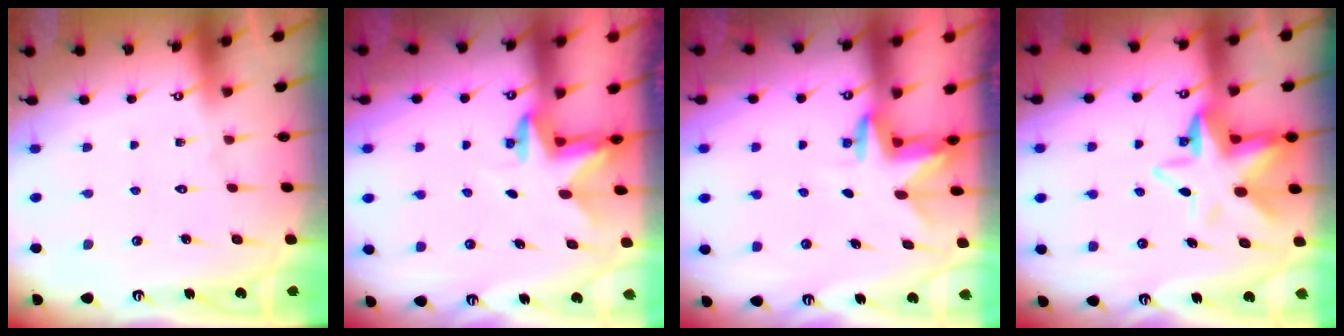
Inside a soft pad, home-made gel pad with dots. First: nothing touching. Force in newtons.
{"total": 2.4, "press": 2.3, "slide": 0.4}
{"total": 2.6, "press": 2.6, "slide": 0.2}
{"total": 9.6, "press": 9.5, "slide": 1.5}